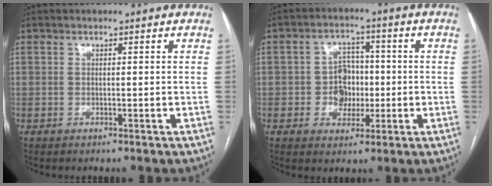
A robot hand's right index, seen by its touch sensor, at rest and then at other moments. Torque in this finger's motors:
{"motor_torque": [0.48, -0.11, 0.33, 0.05]}